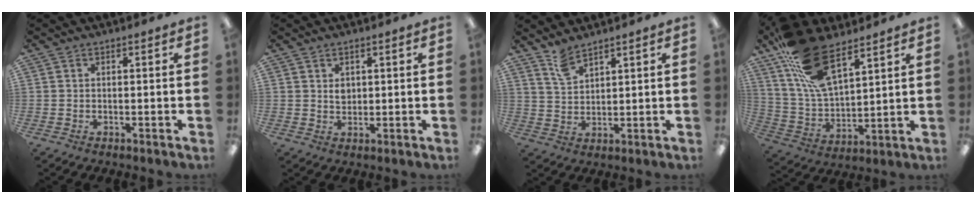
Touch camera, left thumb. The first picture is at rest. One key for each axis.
{"total": 2.1, "fx": 1.1, "fy": 1.4, "fz": 1.1, "tx": -0.009, "ty": -0.005, "tz": 0.016}
{"total": 5.1, "fx": 4.4, "fy": 1.5, "fz": 2.1, "tx": -0.051, "ty": -0.021, "tz": 0.083}
{"total": 17.7, "fx": 11.5, "fy": 7.5, "fz": 11.2, "tx": -0.238, "ty": -0.051, "tz": 0.207}